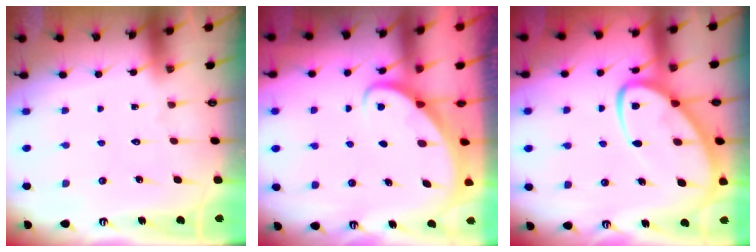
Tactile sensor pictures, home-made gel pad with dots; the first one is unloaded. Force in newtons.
{"total": 2.2, "press": 2.2, "slide": 0.2}
{"total": 12.5, "press": 12.5, "slide": 1.2}